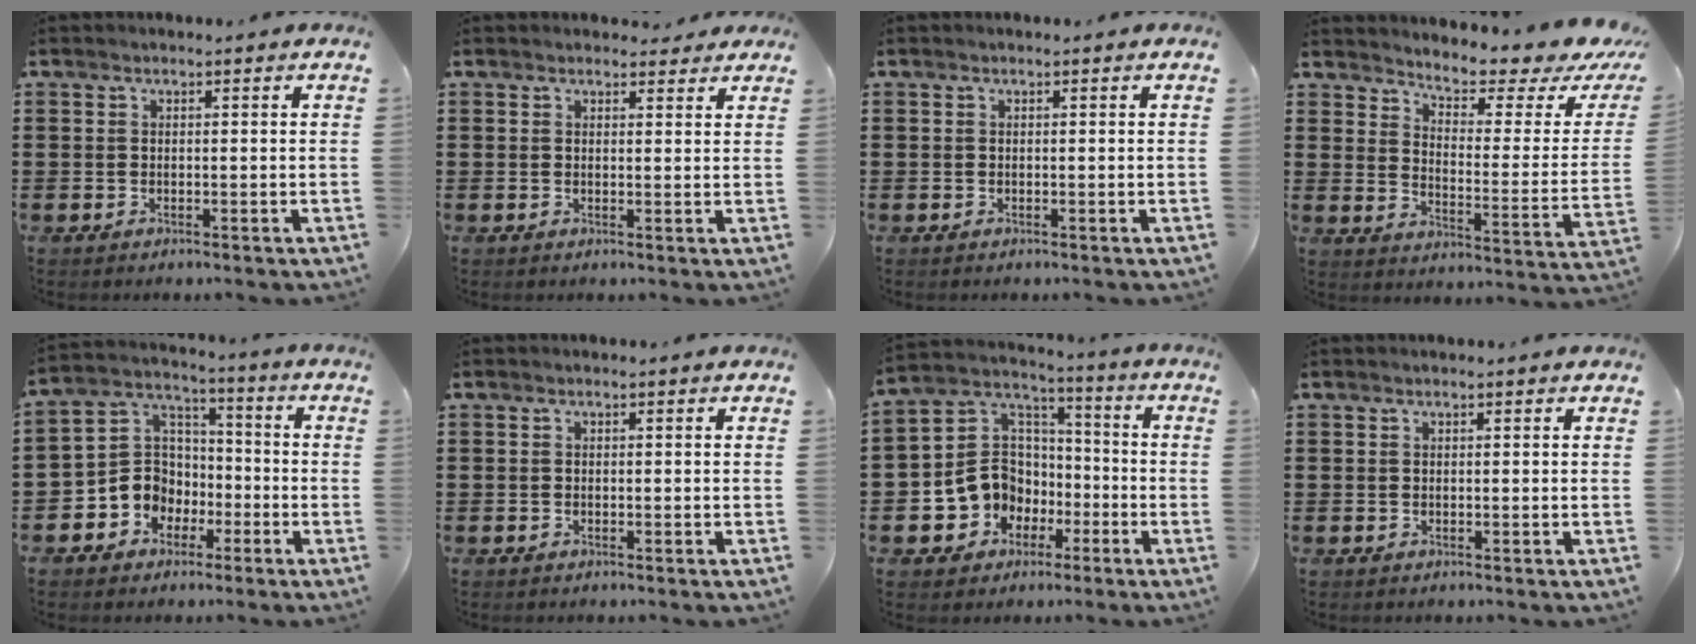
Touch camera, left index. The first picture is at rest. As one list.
[{"total": 2.0, "force": [1.9, 0.8, 0.3], "torque": [-0.003, 0.000, 0.034]}, {"total": 0.0}, {"total": 4.6, "force": [4.0, 0.4, 2.1], "torque": [-0.058, -0.036, 0.059]}, {"total": 7.7, "force": [-2.8, 7.1, 1.4], "torque": [-0.070, 0.007, -0.059]}, {"total": 0.0}, {"total": 9.3, "force": [-3.0, 8.6, 1.8], "torque": [-0.080, 0.010, -0.055]}, {"total": 0.0}]